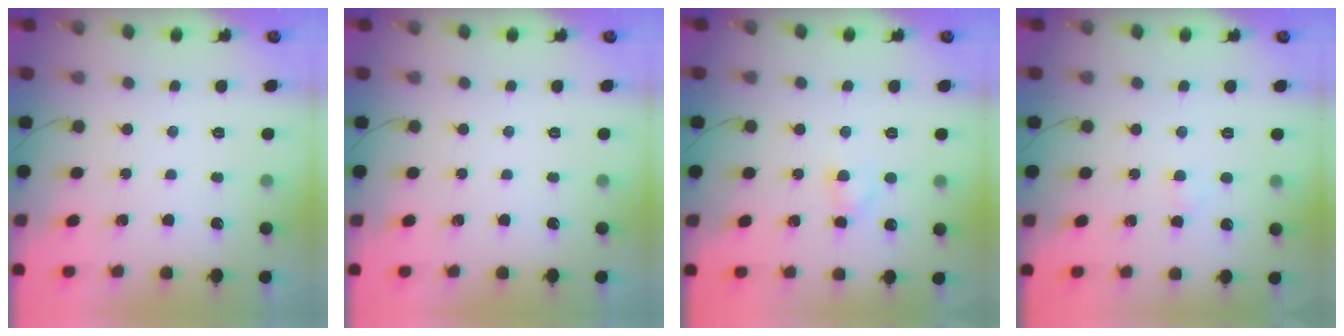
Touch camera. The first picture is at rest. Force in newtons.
{"total": 0.0}
{"total": 2.6, "press": 2.3, "slide": 1.2}
{"total": 1.3, "press": 1.1, "slide": 0.7}